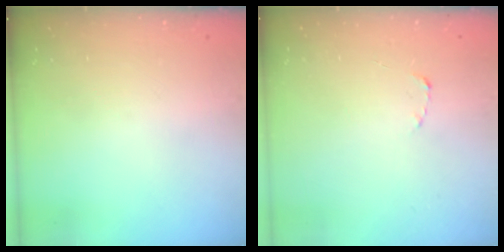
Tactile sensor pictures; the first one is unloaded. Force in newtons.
{"total": 1.8, "press": 1.7, "slide": 0.3}